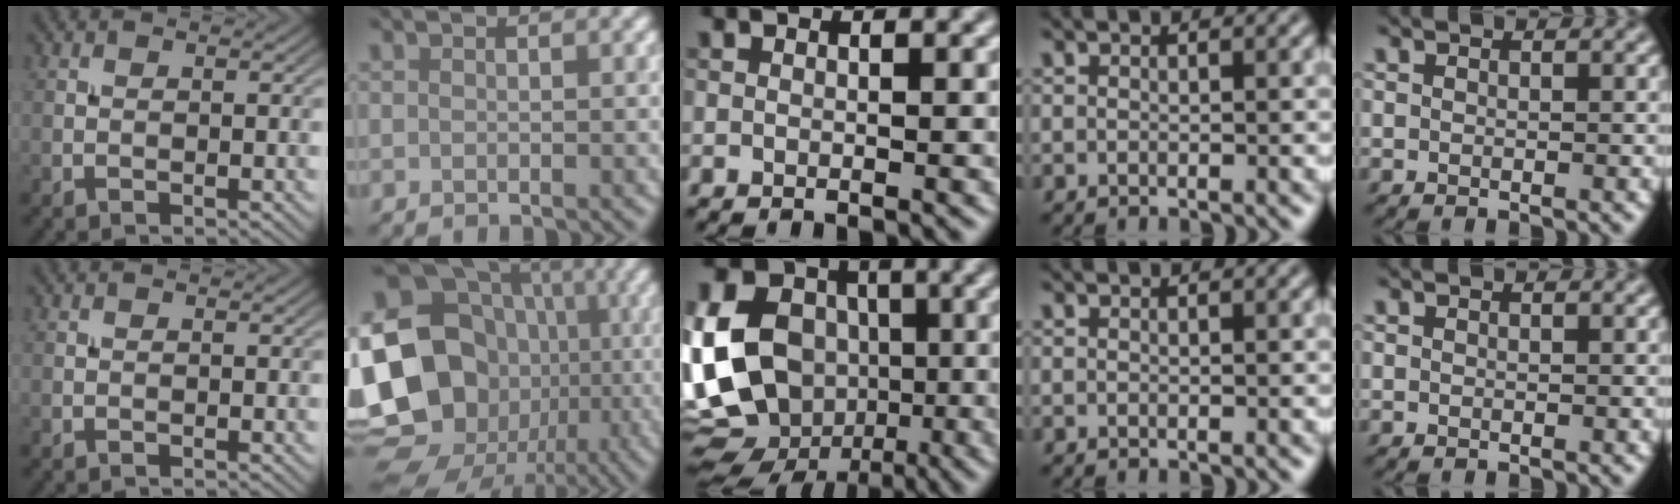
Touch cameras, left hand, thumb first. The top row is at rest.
{"index": {"total": 25.3, "force": [-2.2, 23.0, 10.4], "torque": [-0.217, 0.021, -0.085]}, "middle": {"total": 16.6, "force": [-2.6, 14.1, 8.4], "torque": [-0.184, -0.001, -0.075]}}